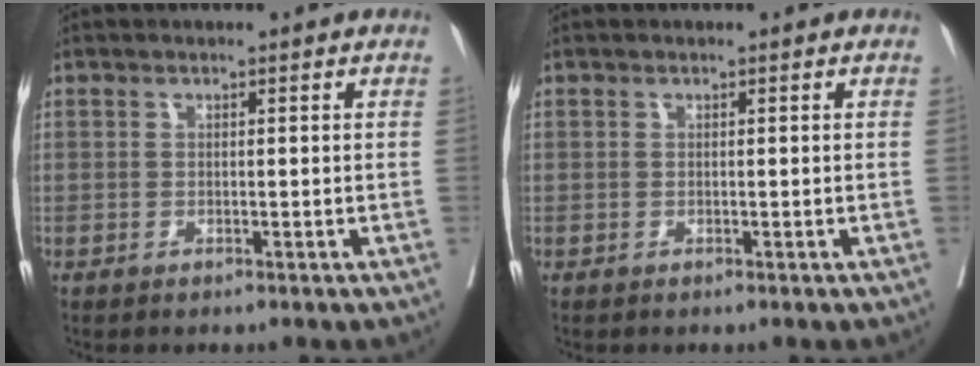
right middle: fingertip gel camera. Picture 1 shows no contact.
{"total": 0.0}